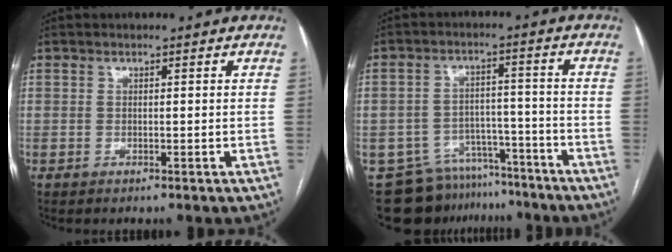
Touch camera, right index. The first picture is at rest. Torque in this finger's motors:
{"motor_torque": [-0.53, -0.28, -1.05, -0.21]}